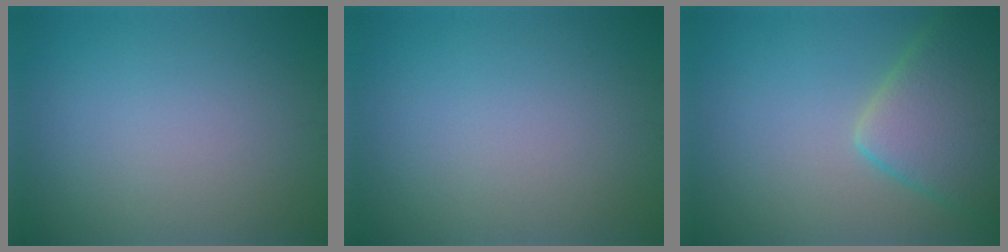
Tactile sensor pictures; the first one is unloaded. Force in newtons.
{"total": 0.0}
{"total": 7.4, "press": 7.3, "slide": 0.6}